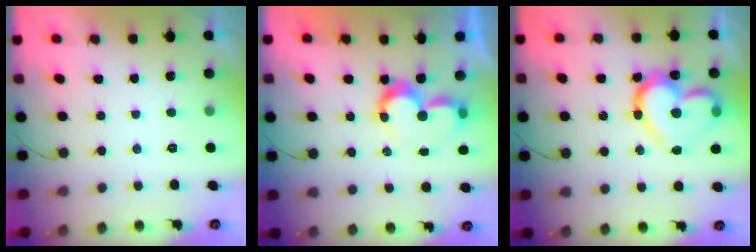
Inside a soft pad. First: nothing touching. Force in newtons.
{"total": 8.6, "press": 8.5, "slide": 0.8}
{"total": 18.2, "press": 18.2, "slide": 1.5}